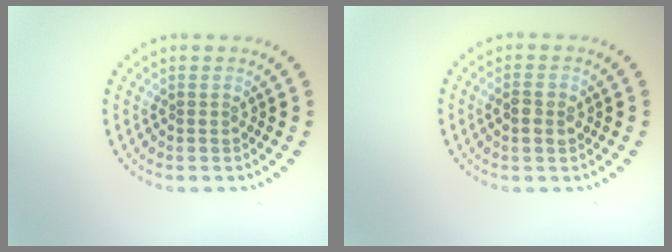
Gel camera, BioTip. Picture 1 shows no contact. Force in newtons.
{"total": 1.8, "press": 1.8, "slide": 0.0}